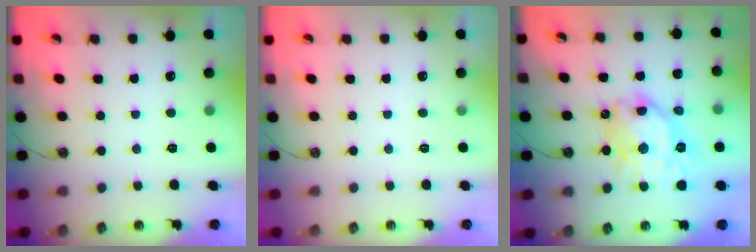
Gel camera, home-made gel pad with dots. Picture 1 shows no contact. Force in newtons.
{"total": 0.0}
{"total": 15.7, "press": 15.6, "slide": 1.6}